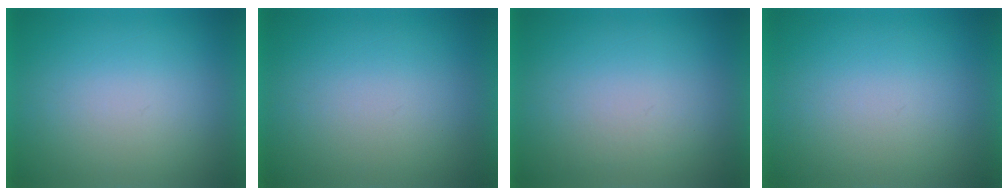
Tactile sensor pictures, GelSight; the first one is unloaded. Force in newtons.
{"total": 0.0}
{"total": 1.0}
{"total": 0.0}